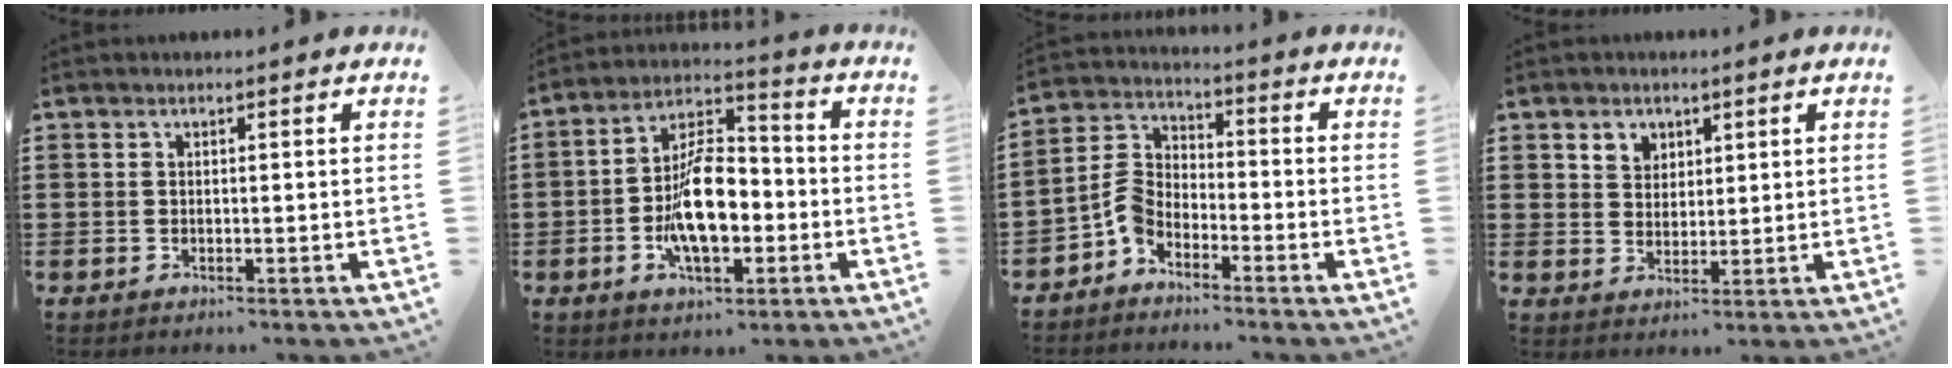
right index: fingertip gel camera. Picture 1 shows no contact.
{"total": 11.6, "force": [-3.1, 5.7, 9.6], "torque": [-0.189, 0.000, -0.056]}
{"total": 5.0, "force": [-3.5, 2.7, 2.3], "torque": [-0.083, -0.001, -0.080]}
{"total": 3.1, "force": [1.9, 2.4, 0.5], "torque": [-0.021, 0.010, 0.036]}